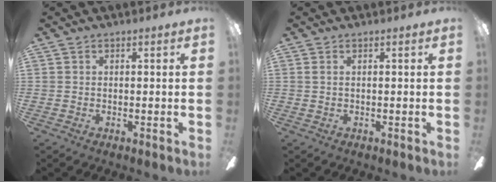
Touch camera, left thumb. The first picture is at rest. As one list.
[{"total": 0.6, "force": [0.1, 0.2, 0.6], "torque": [-0.012, 0.000, 0.001]}]